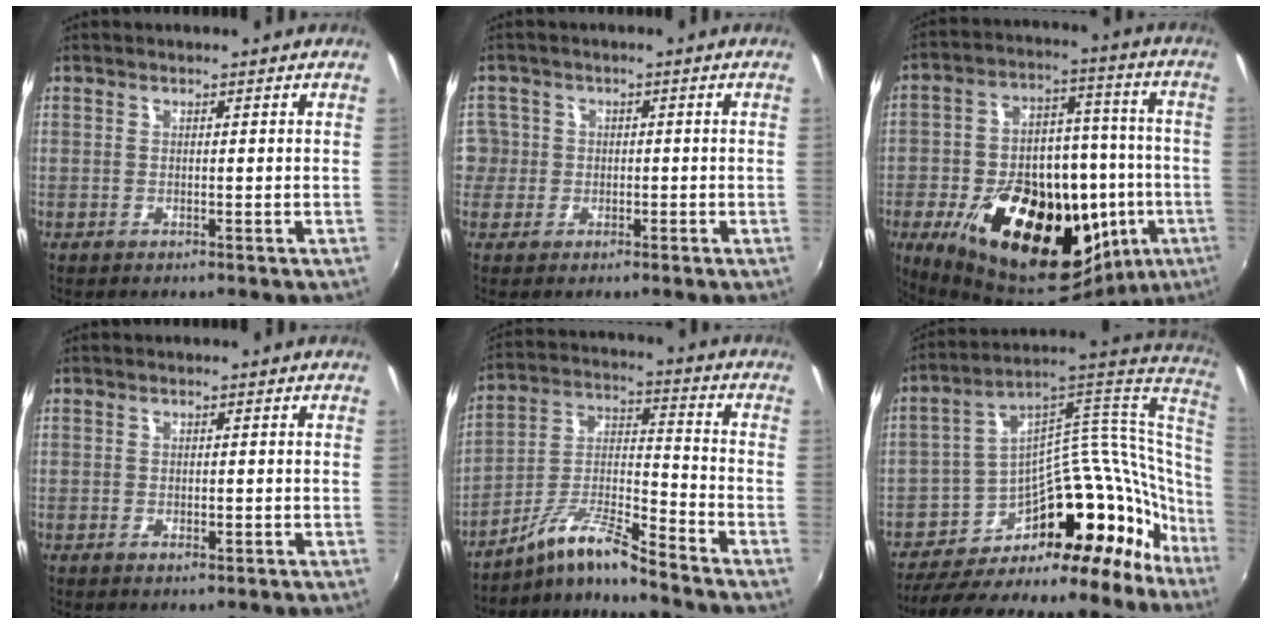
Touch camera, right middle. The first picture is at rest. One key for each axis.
{"total": 5.3, "fx": -1.3, "fy": 5.1, "fz": 0.9, "tx": -0.024, "ty": 0.021, "tz": -0.023}
{"total": 32.5, "fx": -10.3, "fy": 17.6, "fz": 25.3, "tx": -0.434, "ty": 0.001, "tz": -0.128}
{"total": 1.3, "fx": -0.5, "fy": 0.7, "fz": 0.9, "tx": -0.013, "ty": -0.003, "tz": -0.009}
{"total": 9.9, "fx": -8.7, "fy": -0.4, "fz": 4.7, "tx": -0.102, "ty": 0.021, "tz": -0.176}
{"total": 30.5, "fx": -19.7, "fy": 17.2, "fz": 15.8, "tx": -0.240, "ty": 0.074, "tz": -0.275}